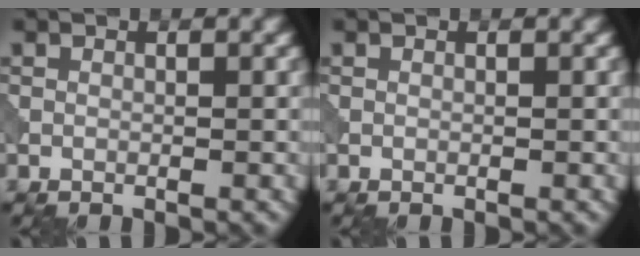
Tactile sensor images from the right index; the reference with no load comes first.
{"total": 0.0}